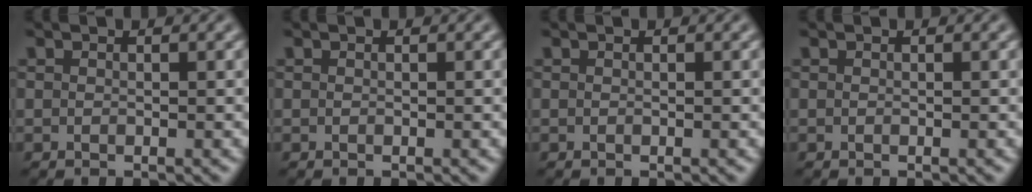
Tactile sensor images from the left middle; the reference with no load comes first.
{"total": 0.0}
{"total": 0.0}
{"total": 0.0}